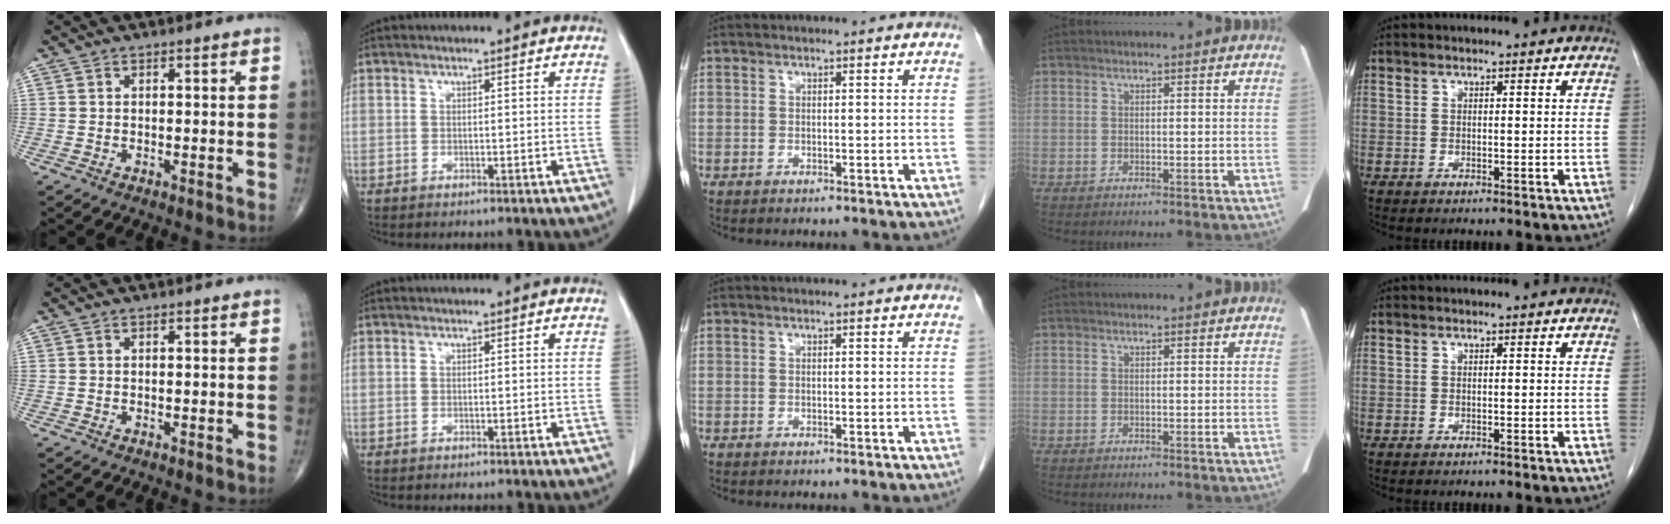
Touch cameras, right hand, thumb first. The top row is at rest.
{}